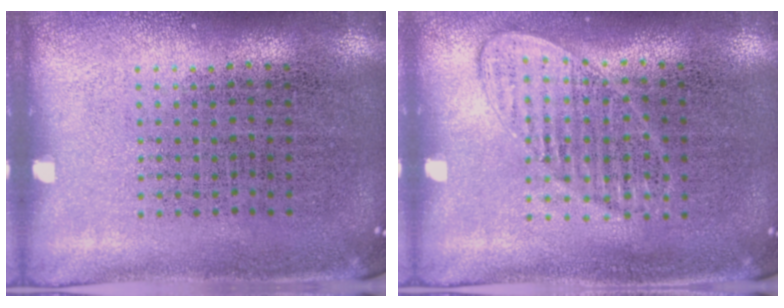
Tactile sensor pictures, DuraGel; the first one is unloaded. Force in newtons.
{"total": 1.2, "press": 1.1, "slide": 0.4}